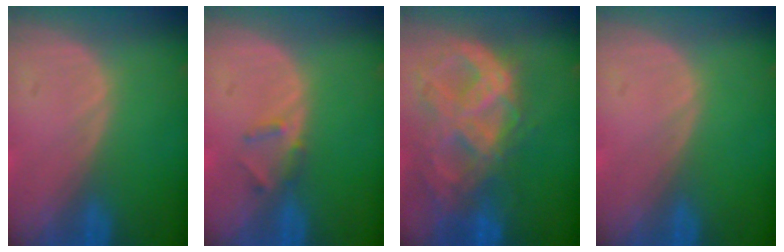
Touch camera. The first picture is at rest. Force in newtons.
{"total": 1.9, "press": 1.7, "slide": 0.9}
{"total": 10.9, "press": 9.2, "slide": 5.8}
{"total": 0.0}